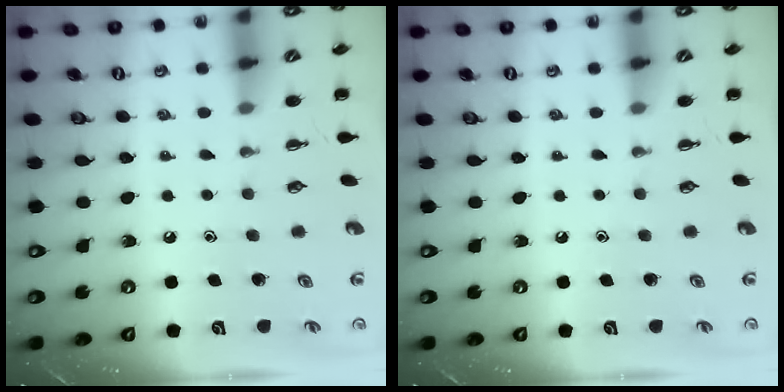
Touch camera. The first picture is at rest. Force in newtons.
{"total": 0.0}